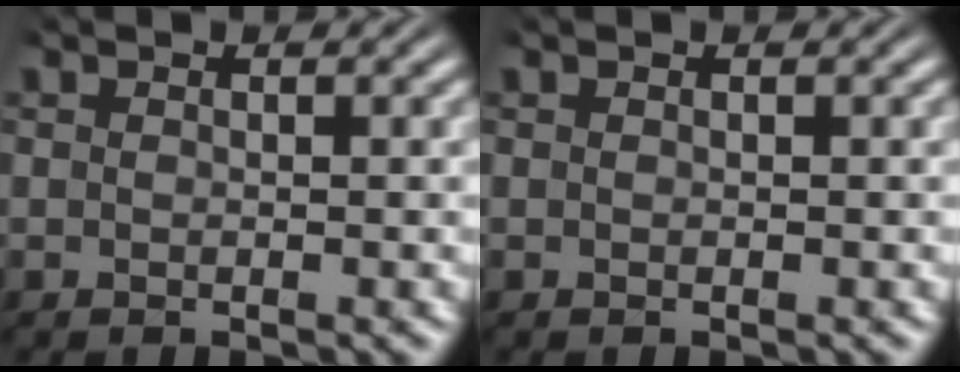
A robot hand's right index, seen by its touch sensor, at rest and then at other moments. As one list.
[{"total": 0.0}]